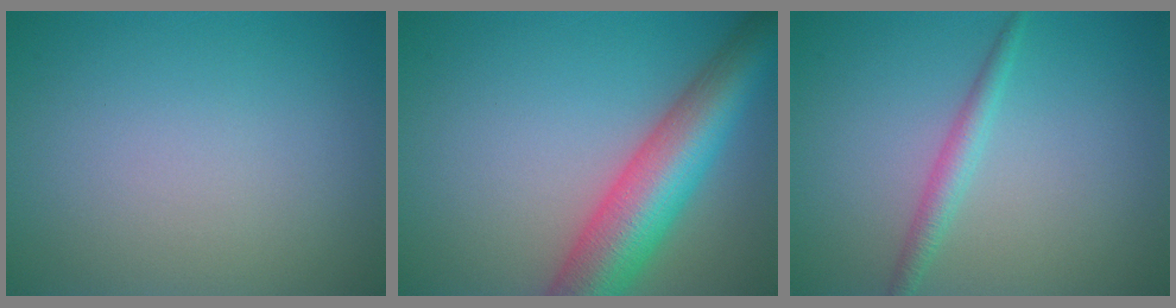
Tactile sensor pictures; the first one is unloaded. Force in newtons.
{"total": 9.0, "press": 9.0, "slide": 0.3}
{"total": 1.9, "press": 1.9, "slide": 0.1}